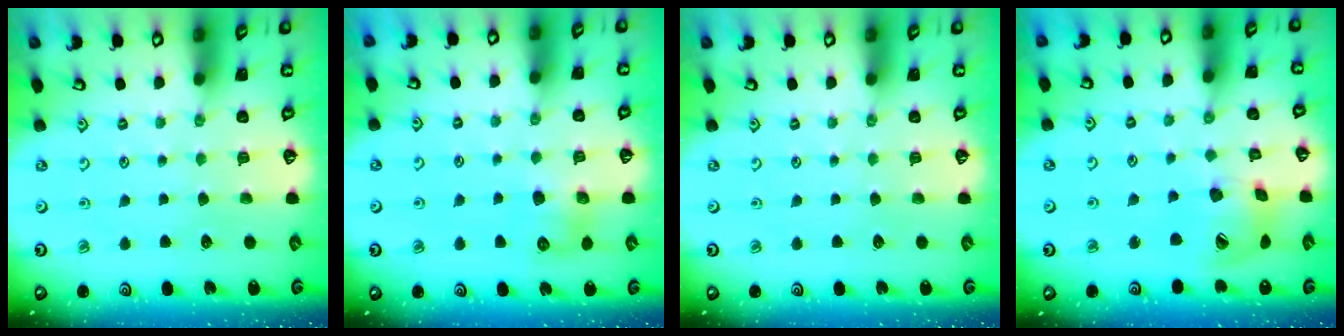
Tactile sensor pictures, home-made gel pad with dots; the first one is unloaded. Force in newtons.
{"total": 7.6, "press": 7.5, "slide": 0.3}
{"total": 0.0}
{"total": 17.2, "press": 17.0, "slide": 2.8}